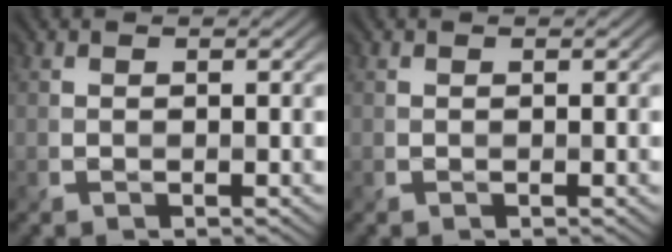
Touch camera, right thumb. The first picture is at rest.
{"total": 0.0}